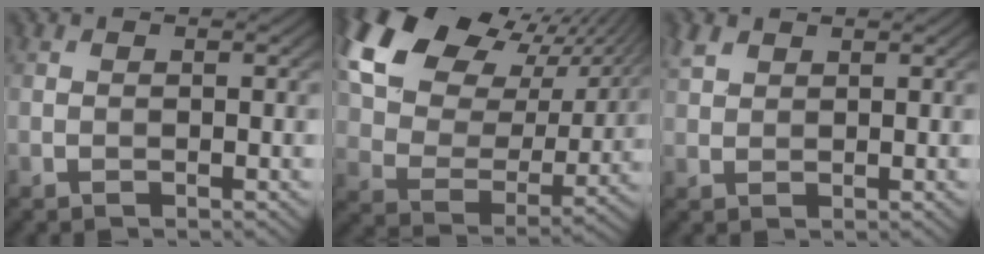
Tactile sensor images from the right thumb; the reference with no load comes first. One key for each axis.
{"total": 22.0, "fx": 11.8, "fy": 13.7, "fz": 12.4, "tx": -0.313, "ty": 0.065, "tz": 0.222}
{"total": 2.3, "fx": 1.5, "fy": 1.3, "fz": 1.1, "tx": -0.029, "ty": 0.005, "tz": 0.035}